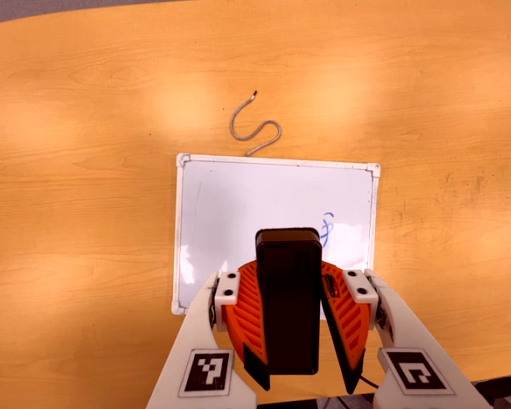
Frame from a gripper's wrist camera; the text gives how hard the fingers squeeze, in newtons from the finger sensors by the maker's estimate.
{"total": 10.8, "left": 10.2, "right": 11.4}